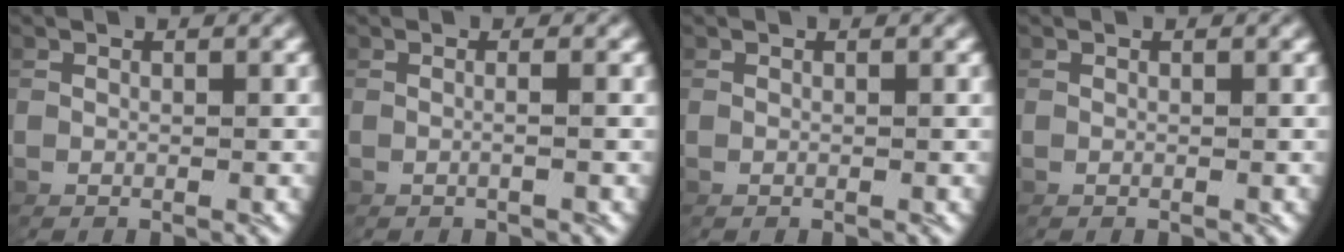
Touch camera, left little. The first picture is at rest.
{"total": 0.8, "force": [-0.2, -0.1, 0.8], "torque": [-0.022, -0.001, -0.001]}
{"total": 0.0}
{"total": 0.0}